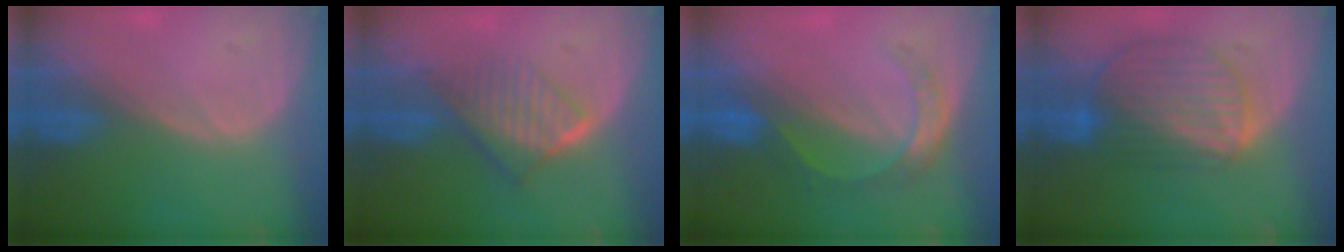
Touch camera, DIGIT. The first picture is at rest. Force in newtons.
{"total": 6.4, "press": 5.7, "slide": 2.9}
{"total": 5.5, "press": 4.8, "slide": 2.6}
{"total": 9.4, "press": 8.0, "slide": 5.0}